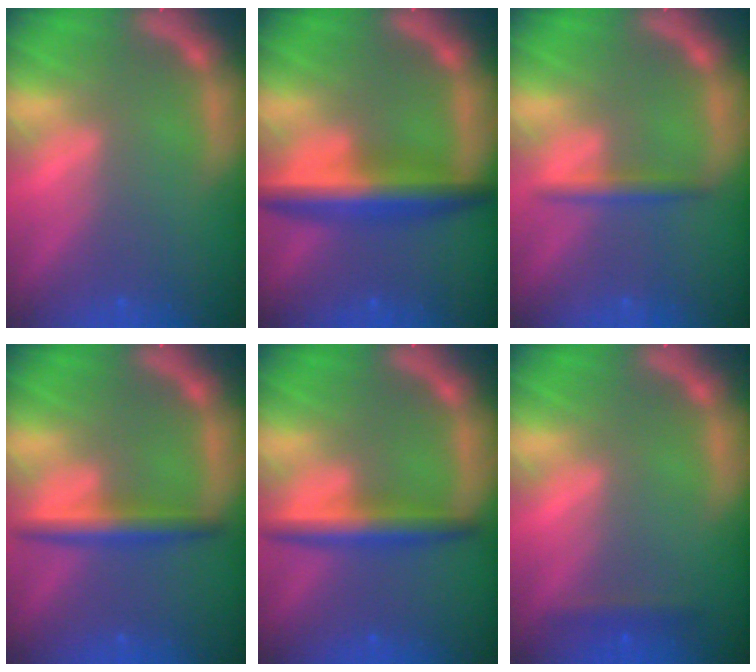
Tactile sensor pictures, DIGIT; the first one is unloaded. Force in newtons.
{"total": 6.0}
{"total": 1.9}
{"total": 3.5}
{"total": 3.9}
{"total": 1.4}